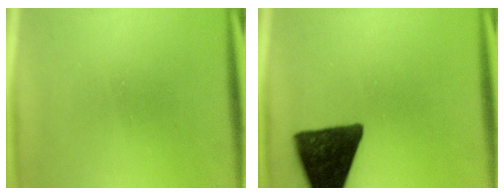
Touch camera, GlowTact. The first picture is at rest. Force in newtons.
{"total": 13.3}